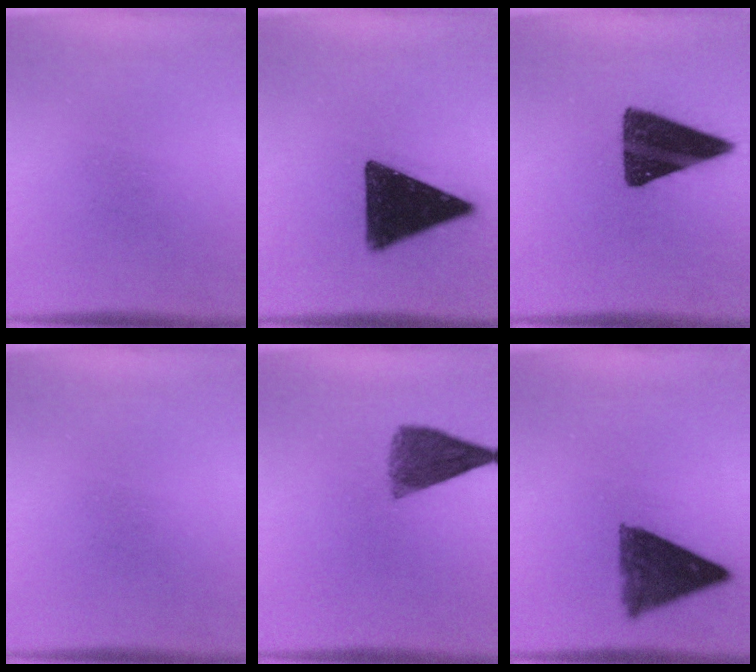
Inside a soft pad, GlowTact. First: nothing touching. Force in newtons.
{"total": 15.9}
{"total": 14.7}
{"total": 0.0}
{"total": 7.1}
{"total": 9.6}